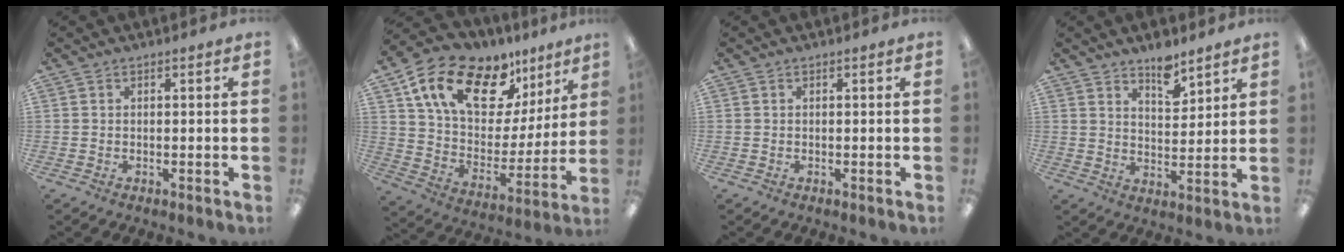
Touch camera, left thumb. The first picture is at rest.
{"total": 18.3, "force": [12.1, 9.6, 9.8], "torque": [-0.176, -0.069, 0.218]}
{"total": 0.0}
{"total": 6.6, "force": [5.6, 2.5, 2.5], "torque": [-0.015, -0.045, 0.095]}